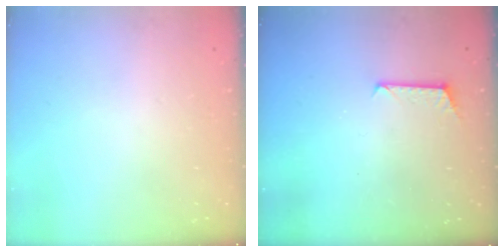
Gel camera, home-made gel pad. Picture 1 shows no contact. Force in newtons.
{"total": 6.0, "press": 6.0, "slide": 0.4}